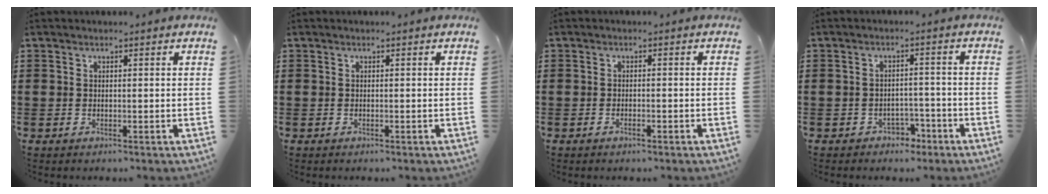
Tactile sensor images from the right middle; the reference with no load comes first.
{"total": 0.0}
{"total": 0.8, "force": [-0.6, 0.2, 0.5], "torque": [-0.013, -0.004, -0.011]}
{"total": 2.6, "force": [-2.2, 1.3, 0.4], "torque": [-0.015, 0.004, -0.049]}